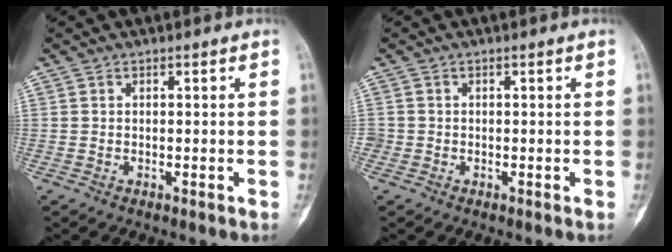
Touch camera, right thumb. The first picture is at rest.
{"total": 1.3, "force": [-0.4, 1.2, 0.1], "torque": [0.007, 0.006, -0.014]}